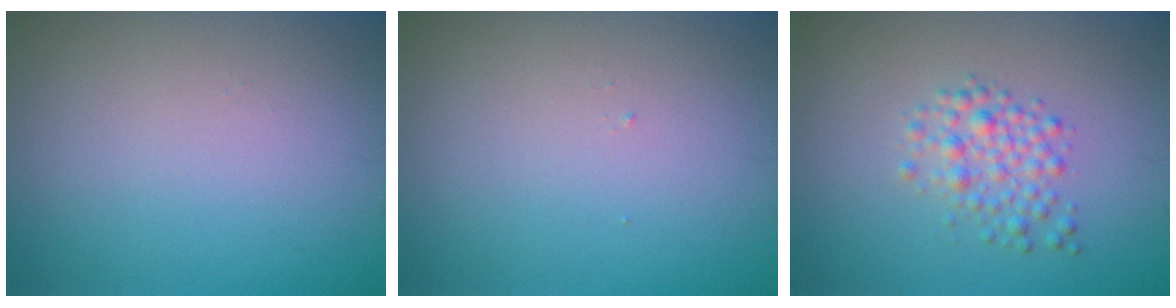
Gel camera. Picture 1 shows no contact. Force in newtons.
{"total": 0.0}
{"total": 2.6, "press": 2.6, "slide": 0.1}